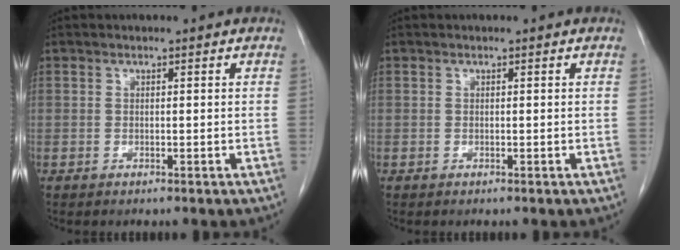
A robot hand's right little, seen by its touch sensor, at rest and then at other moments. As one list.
[{"total": 0.0}]